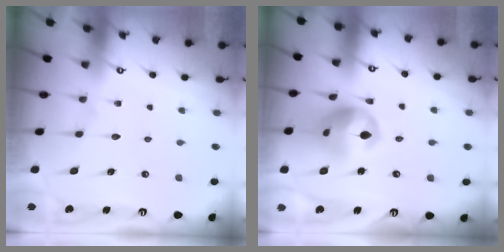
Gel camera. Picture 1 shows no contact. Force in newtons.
{"total": 12.4, "press": 12.4, "slide": 1.2}